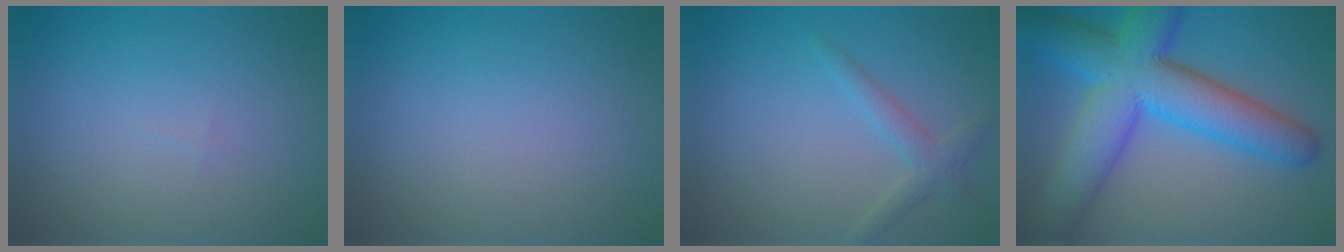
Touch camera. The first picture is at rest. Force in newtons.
{"total": 0.0}
{"total": 1.9, "press": 1.9, "slide": 0.1}
{"total": 11.2, "press": 11.2, "slide": 0.1}